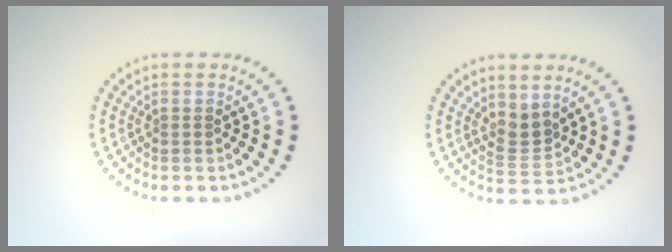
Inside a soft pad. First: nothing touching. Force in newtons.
{"total": 2.3, "press": 1.6, "slide": 1.6}